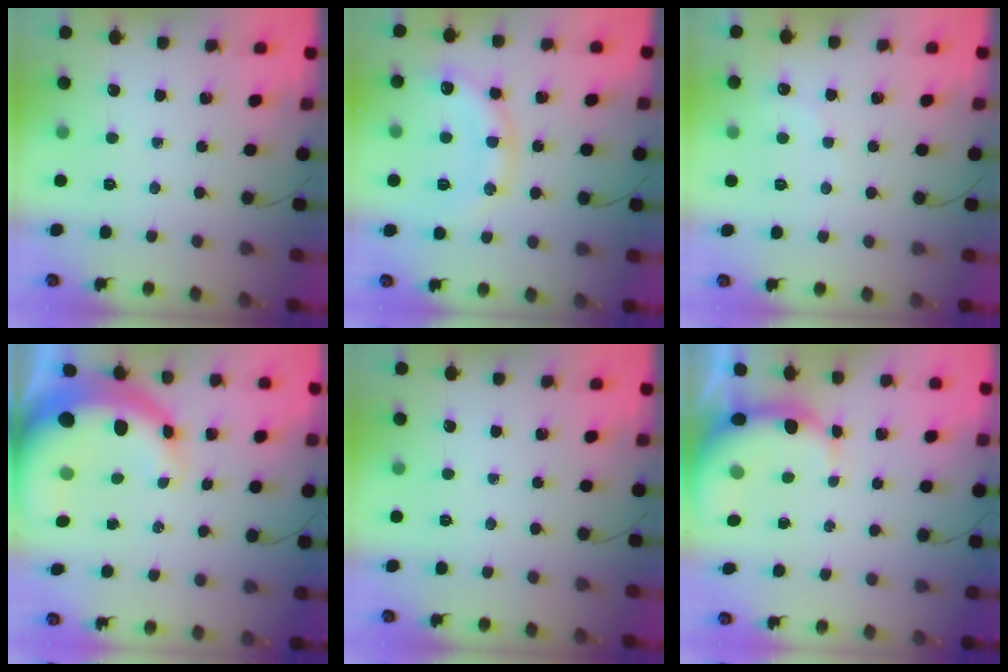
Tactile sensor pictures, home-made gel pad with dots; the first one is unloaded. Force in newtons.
{"total": 12.9, "press": 12.8, "slide": 0.8}
{"total": 5.6, "press": 5.4, "slide": 1.4}
{"total": 13.6, "press": 13.4, "slide": 2.6}
{"total": 0.0}
{"total": 4.8, "press": 4.7, "slide": 1.1}